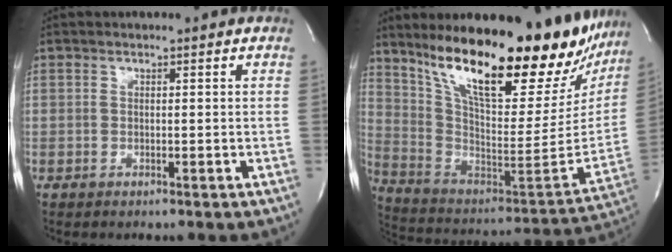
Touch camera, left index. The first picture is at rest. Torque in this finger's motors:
{"motor_torque": [0.23, -0.33, 1.05, 0.21]}